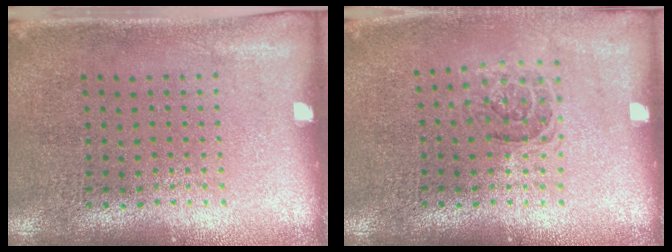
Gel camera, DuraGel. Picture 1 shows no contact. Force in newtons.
{"total": 1.1, "press": 1.1, "slide": 0.4}